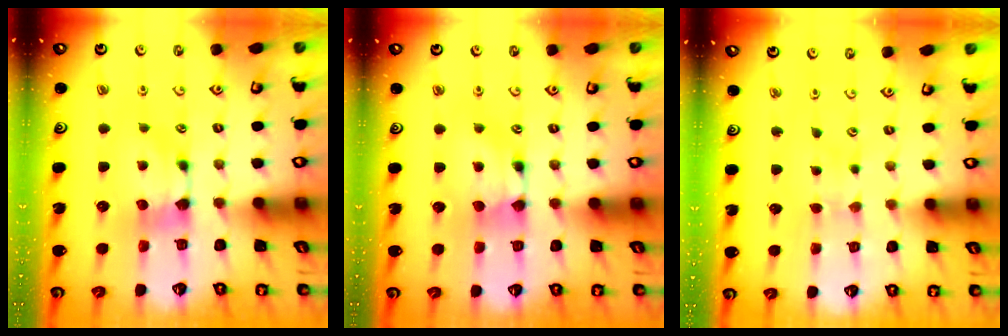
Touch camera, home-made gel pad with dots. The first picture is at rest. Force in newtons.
{"total": 1.3, "press": 1.3, "slide": 0.1}
{"total": 2.6, "press": 2.6, "slide": 0.0}